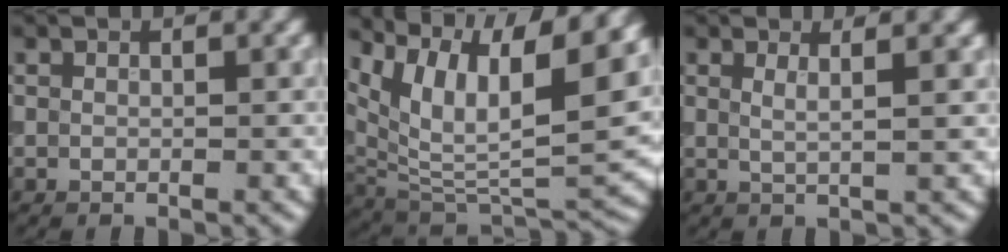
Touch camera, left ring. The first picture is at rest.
{"total": 15.4, "force": [7.8, 6.8, 11.3], "torque": [-0.188, 0.028, 0.140]}
{"total": 2.2, "force": [1.0, 0.7, 1.8], "torque": [-0.018, -0.001, 0.005]}